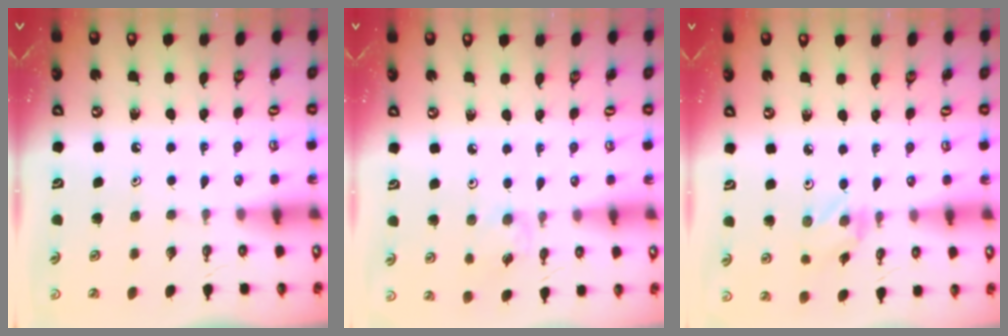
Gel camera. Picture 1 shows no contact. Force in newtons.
{"total": 3.2, "press": 3.2, "slide": 0.5}
{"total": 0.8, "press": 0.6, "slide": 0.5}